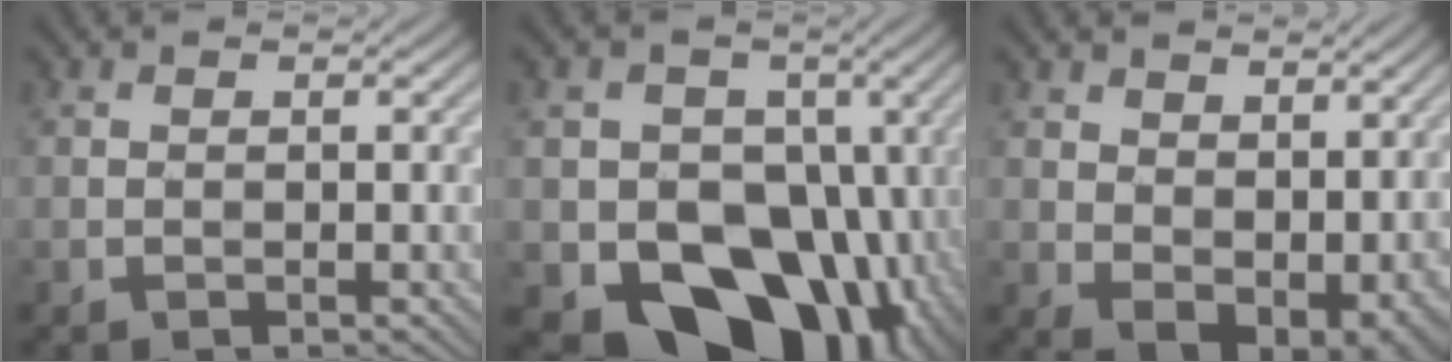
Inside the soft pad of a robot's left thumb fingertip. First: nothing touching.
{"total": 19.4, "force": [-5.7, 15.5, 10.2], "torque": [-0.134, -0.027, -0.121]}
{"total": 7.9, "force": [1.7, 5.6, 5.3], "torque": [-0.100, -0.031, 0.048]}